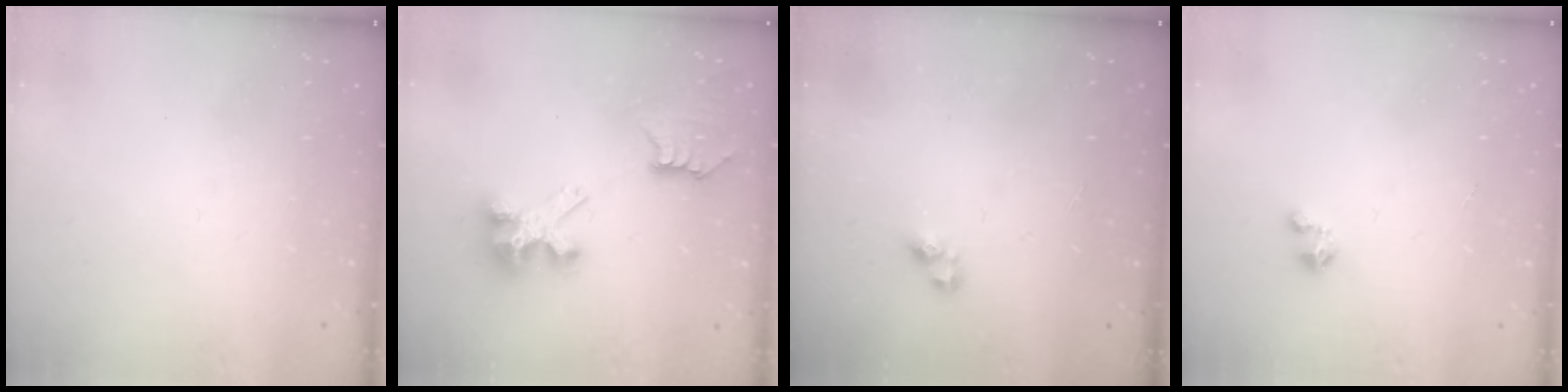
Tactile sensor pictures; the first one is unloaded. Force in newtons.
{"total": 7.3, "press": 7.3, "slide": 0.2}
{"total": 3.9, "press": 3.9, "slide": 0.7}
{"total": 2.1, "press": 2.1, "slide": 0.2}